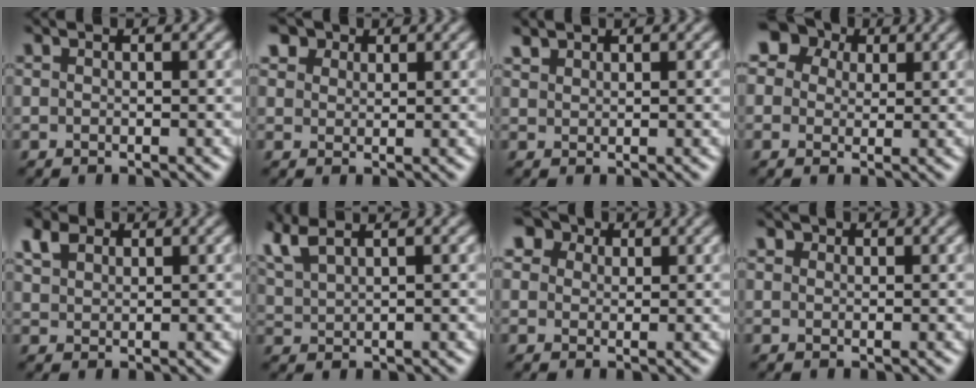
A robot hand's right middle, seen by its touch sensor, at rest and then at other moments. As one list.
[{"total": 3.1, "force": [2.4, 1.8, 0.9], "torque": [-0.020, -0.003, 0.043]}, {"total": 1.2, "force": [1.2, 0.4, 0.1], "torque": [-0.006, 0.002, 0.027]}, {"total": 7.1, "force": [3.7, 5.4, 2.7], "torque": [-0.069, 0.021, 0.047]}, {"total": 2.4, "force": [1.6, 1.6, 0.9], "torque": [-0.028, 0.006, 0.034]}, {"total": 4.1, "force": [2.8, 1.5, 2.6], "torque": [-0.071, 0.020, 0.053]}, {"total": 6.0, "force": [3.8, 3.9, 2.3], "torque": [-0.063, 0.011, 0.052]}, {"total": 0.8, "force": [0.5, 0.6, 0.1], "torque": [0.000, -0.002, 0.009]}]